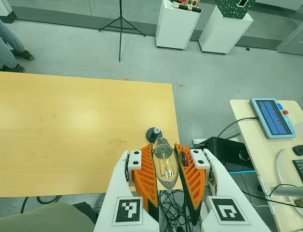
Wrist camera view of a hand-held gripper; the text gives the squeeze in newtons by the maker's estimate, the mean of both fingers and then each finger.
{"total": 17.8, "left": 18.9, "right": 16.7}